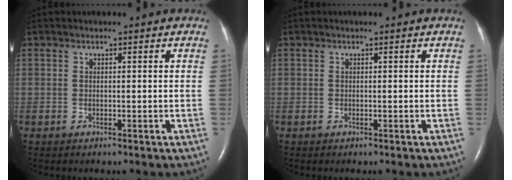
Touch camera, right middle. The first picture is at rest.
{"total": 0.0}